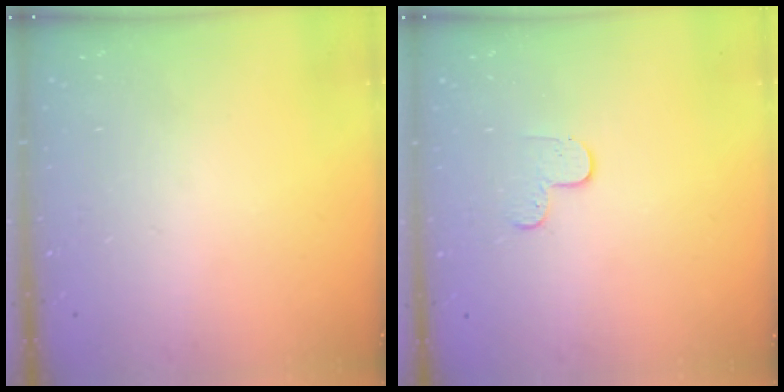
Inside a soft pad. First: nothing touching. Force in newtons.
{"total": 3.6, "press": 3.6, "slide": 0.4}